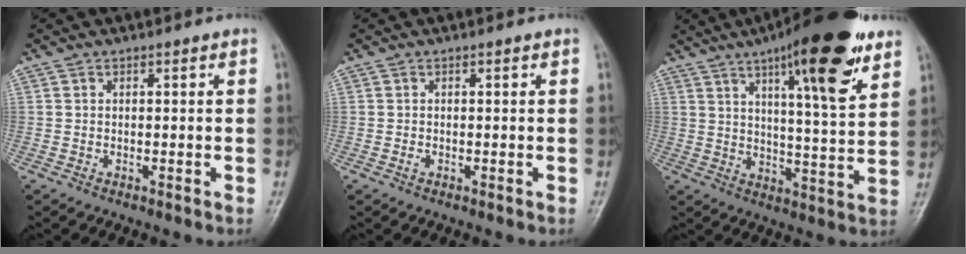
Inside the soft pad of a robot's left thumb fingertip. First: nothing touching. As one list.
[{"total": 0.8, "force": [0.0, 0.4, 0.7], "torque": [-0.005, 0.004, 0.002]}, {"total": 19.4, "force": [11.3, 4.1, 15.2], "torque": [-0.202, -0.047, 0.168]}]